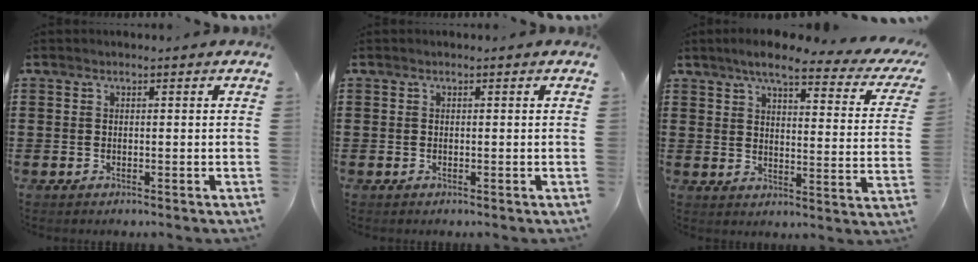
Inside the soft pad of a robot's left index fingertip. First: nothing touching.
{"total": 0.0}
{"total": 7.1, "force": [5.5, 0.8, 4.5], "torque": [-0.090, -0.025, 0.089]}